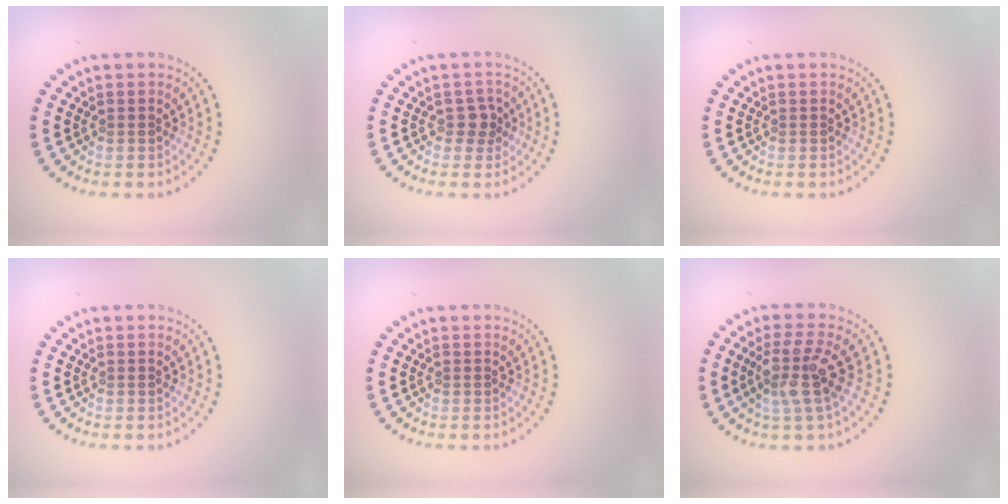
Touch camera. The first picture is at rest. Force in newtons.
{"total": 1.6, "press": 1.4, "slide": 0.8}
{"total": 0.0}
{"total": 0.0}
{"total": 0.0}
{"total": 3.8, "press": 3.0, "slide": 2.3}